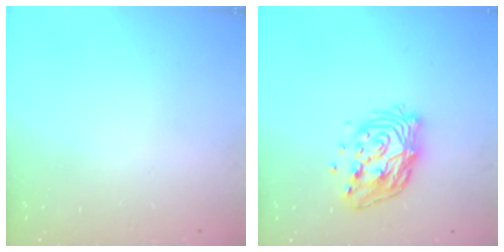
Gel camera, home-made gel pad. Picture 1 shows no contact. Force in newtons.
{"total": 13.7, "press": 13.7, "slide": 1.2}